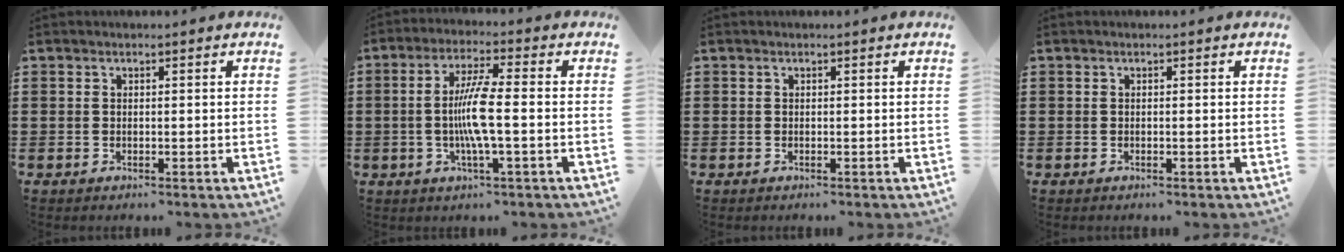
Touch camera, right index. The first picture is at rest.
{"total": 7.1, "force": [-0.8, 0.5, 7.0], "torque": [-0.145, -0.009, -0.025]}
{"total": 0.0}
{"total": 0.0}